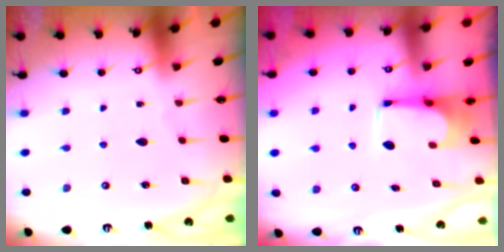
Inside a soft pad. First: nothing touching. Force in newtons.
{"total": 1.5, "press": 1.5, "slide": 0.2}